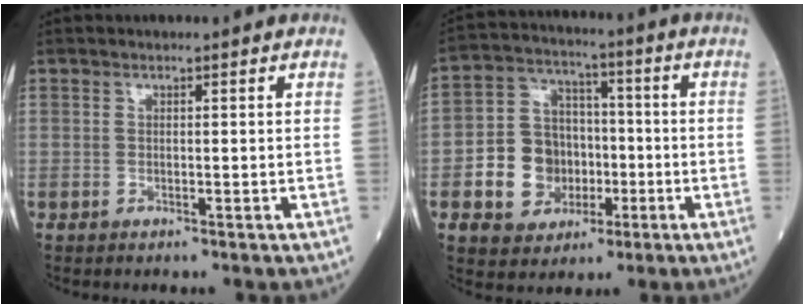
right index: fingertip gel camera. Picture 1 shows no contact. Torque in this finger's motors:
{"motor_torque": [0.83, -0.11, 0.26, 0.04]}